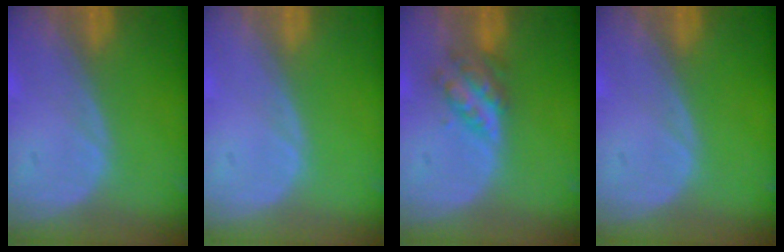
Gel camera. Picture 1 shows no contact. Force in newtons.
{"total": 0.0}
{"total": 4.7, "press": 4.6, "slide": 1.2}
{"total": 0.0}